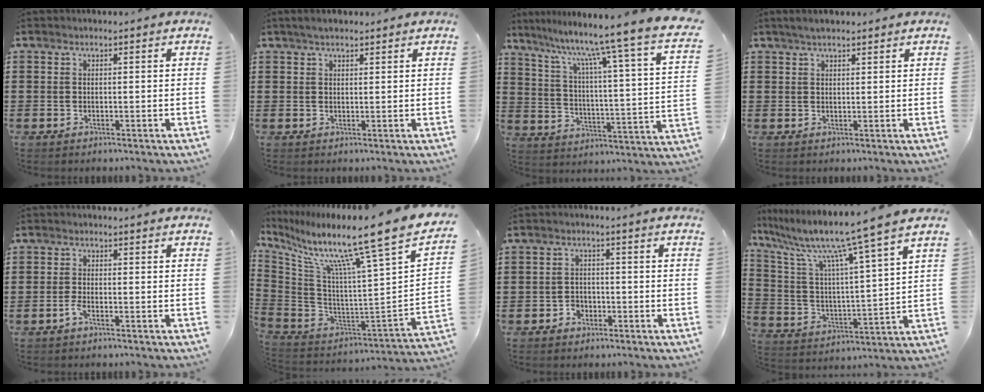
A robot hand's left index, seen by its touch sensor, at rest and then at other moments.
{"total": 1.9, "force": [1.5, 0.6, 0.9], "torque": [-0.020, 0.006, 0.029]}
{"total": 9.1, "force": [7.3, -1.8, 5.1], "torque": [-0.110, -0.073, 0.102]}
{"total": 2.0, "force": [1.7, 0.5, 0.9], "torque": [-0.020, 0.005, 0.031]}
{"total": 1.8, "force": [-0.9, 0.2, 1.5], "torque": [-0.043, -0.007, -0.021]}
{"total": 12.7, "force": [9.3, -0.8, 8.6], "torque": [-0.176, -0.085, 0.136]}
{"total": 1.9, "force": [-1.4, 1.3, 0.3], "torque": [-0.014, 0.002, -0.033]}
{"total": 10.3, "force": [8.3, -0.9, 6.0], "torque": [-0.151, -0.059, 0.127]}